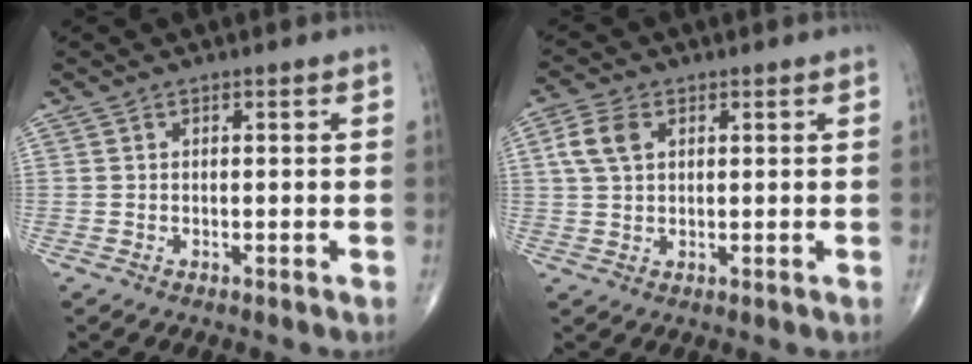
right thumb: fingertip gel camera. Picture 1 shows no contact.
{"total": 5.5, "force": [1.6, 3.5, 3.8], "torque": [-0.081, 0.007, 0.030]}